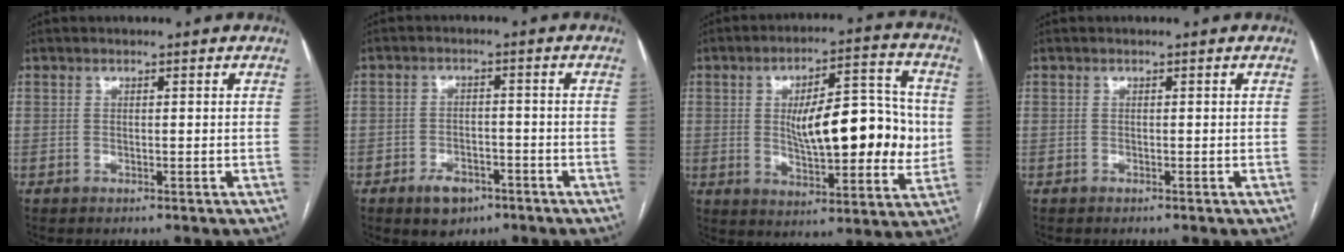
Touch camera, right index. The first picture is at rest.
{"total": 4.9, "force": [-3.0, 3.0, 2.5], "torque": [-0.038, 0.003, -0.040]}
{"total": 17.2, "force": [0.8, 5.8, 16.2], "torque": [-0.237, 0.019, 0.017]}
{"total": 0.0}